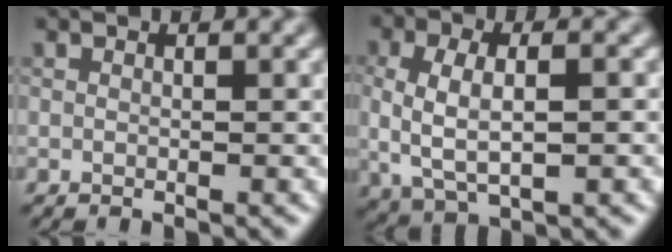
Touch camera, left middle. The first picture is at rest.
{"total": 5.2, "force": [-0.2, 2.6, 4.5], "torque": [-0.094, -0.003, -0.001]}